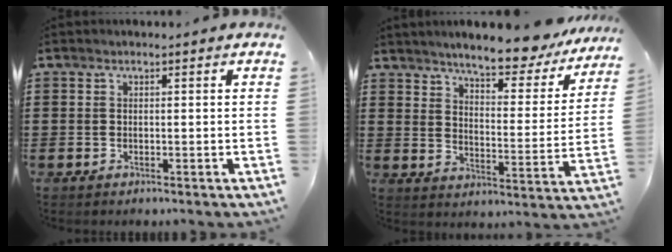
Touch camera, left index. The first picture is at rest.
{"total": 8.1, "force": [7.6, 0.4, 3.0], "torque": [-0.071, -0.050, 0.129]}